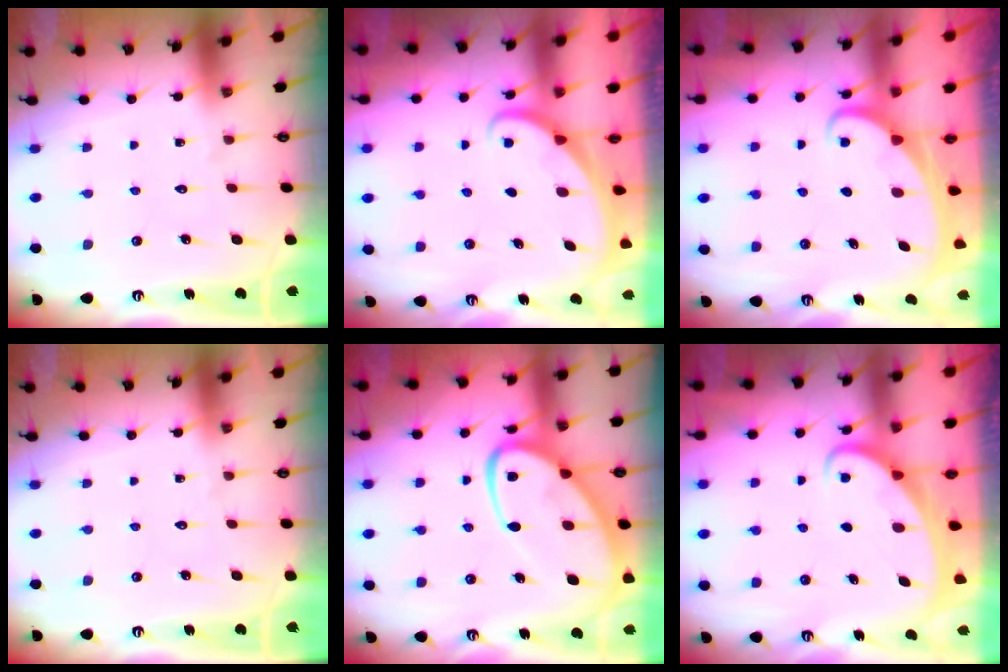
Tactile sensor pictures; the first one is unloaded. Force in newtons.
{"total": 1.6, "press": 1.6, "slide": 0.1}
{"total": 2.1, "press": 2.1, "slide": 0.3}
{"total": 0.0}
{"total": 15.6, "press": 15.5, "slide": 1.5}
{"total": 2.1, "press": 2.1, "slide": 0.0}